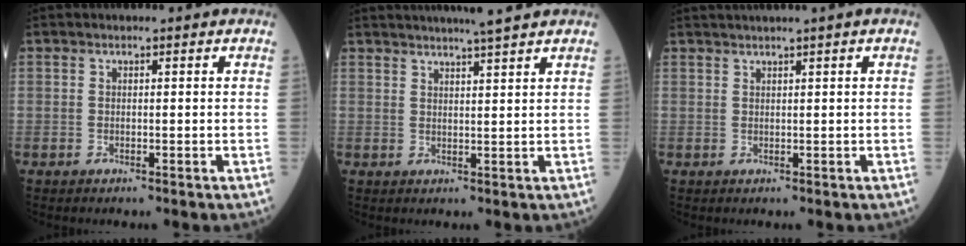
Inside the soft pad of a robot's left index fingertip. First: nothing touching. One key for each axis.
{"total": 6.9, "fx": 6.0, "fy": -0.7, "fz": 3.3, "tx": -0.052, "ty": 0.009, "tz": 0.081}
{"total": 2.5, "fx": 1.8, "fy": -0.8, "fz": 1.5, "tx": -0.023, "ty": 0.010, "tz": 0.038}